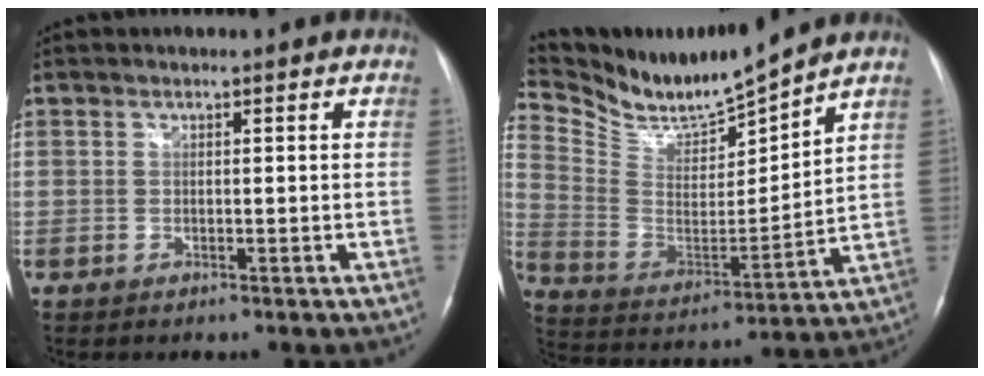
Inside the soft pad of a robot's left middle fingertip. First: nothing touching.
{"total": 13.7, "force": [13.3, 0.0, 3.5], "torque": [-0.086, -0.020, 0.257]}